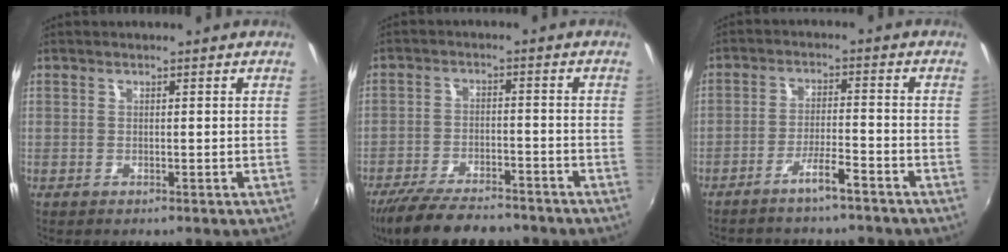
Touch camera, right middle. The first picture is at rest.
{"total": 14.5, "force": [-12.1, 4.1, 6.9], "torque": [-0.147, -0.022, -0.195]}
{"total": 4.7, "force": [-4.1, 0.3, 2.4], "torque": [-0.064, 0.006, -0.069]}